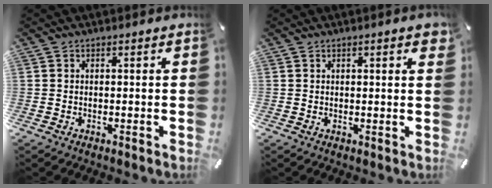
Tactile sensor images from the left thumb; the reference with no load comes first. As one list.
[{"total": 2.1, "force": [0.9, 0.4, 1.9], "torque": [-0.030, -0.002, 0.012]}]